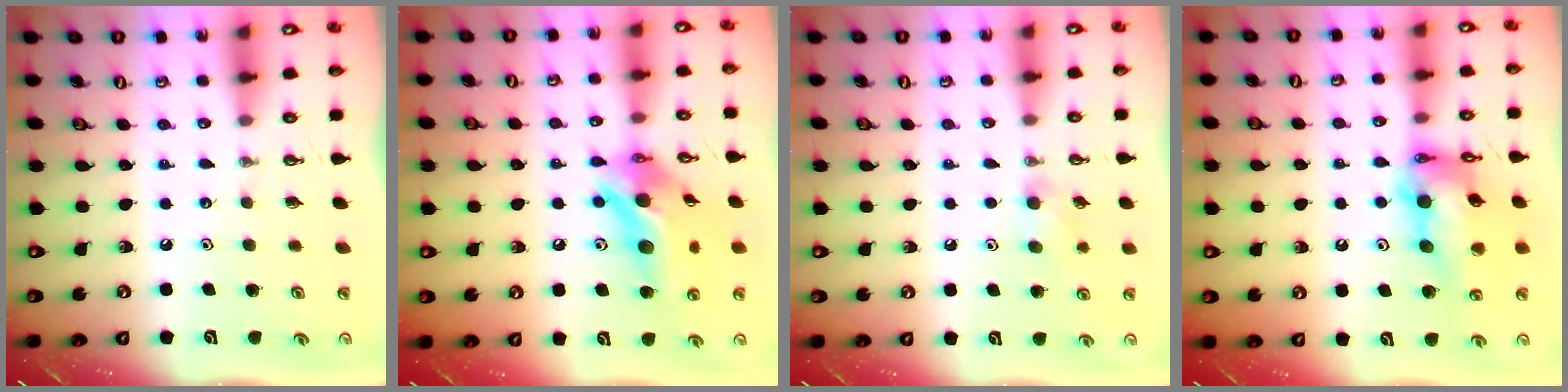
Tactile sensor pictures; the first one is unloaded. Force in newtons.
{"total": 16.5, "press": 16.2, "slide": 3.4}
{"total": 7.2, "press": 7.0, "slide": 1.9}
{"total": 17.7, "press": 17.6, "slide": 1.8}